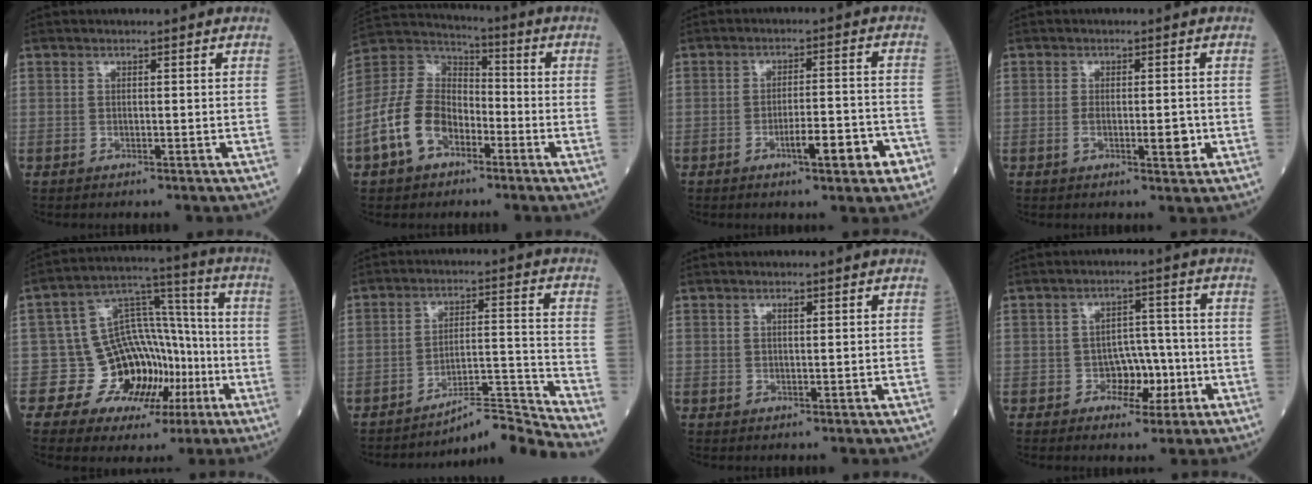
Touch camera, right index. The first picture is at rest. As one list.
[{"total": 11.9, "force": [-5.4, 7.6, 7.4], "torque": [-0.180, 0.022, -0.107]}, {"total": 7.2, "force": [-3.6, 1.3, 6.2], "torque": [-0.090, 0.008, -0.049]}, {"total": 3.9, "force": [-1.0, 1.0, 3.6], "torque": [-0.061, -0.002, -0.011]}, {"total": 12.1, "force": [-4.0, 9.8, 5.9], "torque": [-0.079, 0.039, -0.054]}, {"total": 9.9, "force": [-9.1, -4.0, 0.0], "torque": [0.009, 0.038, -0.152]}, {"total": 0.7, "force": [0.4, 0.1, 0.5], "torque": [-0.015, -0.004, 0.008]}, {"total": 5.5, "force": [-1.9, 3.7, 3.7], "torque": [-0.046, 0.016, -0.027]}]